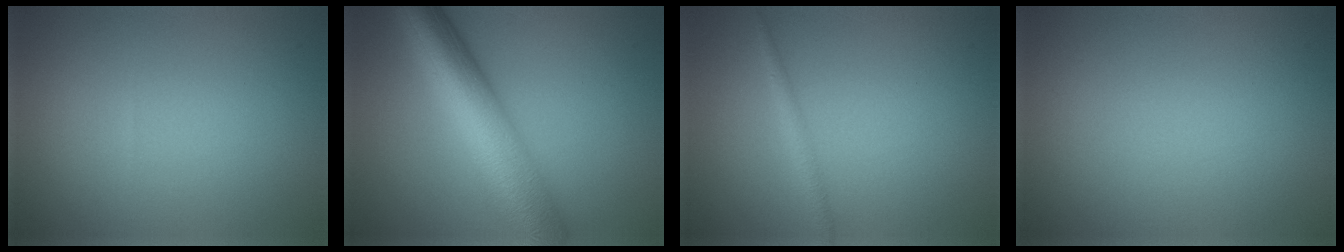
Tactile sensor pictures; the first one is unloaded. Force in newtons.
{"total": 10.4, "press": 10.4, "slide": 0.2}
{"total": 1.3, "press": 1.3, "slide": 0.1}
{"total": 0.0}